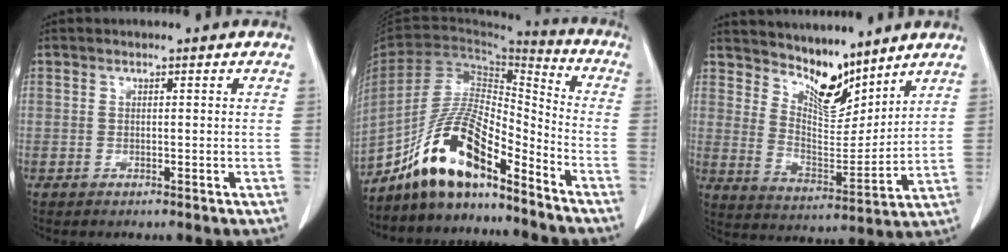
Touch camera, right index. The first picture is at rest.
{"total": 13.7, "force": [-10.4, 2.8, 8.4], "torque": [-0.165, 0.023, -0.188]}
{"total": 9.0, "force": [7.8, 2.7, 3.6], "torque": [-0.068, -0.006, 0.154]}